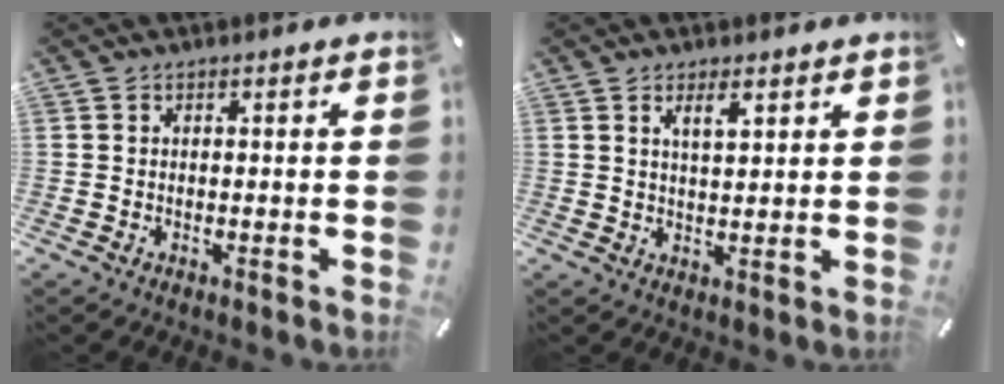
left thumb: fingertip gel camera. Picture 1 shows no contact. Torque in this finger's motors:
{"motor_torque": [0.46, 0.71, 0.42, -0.65, 0.22]}